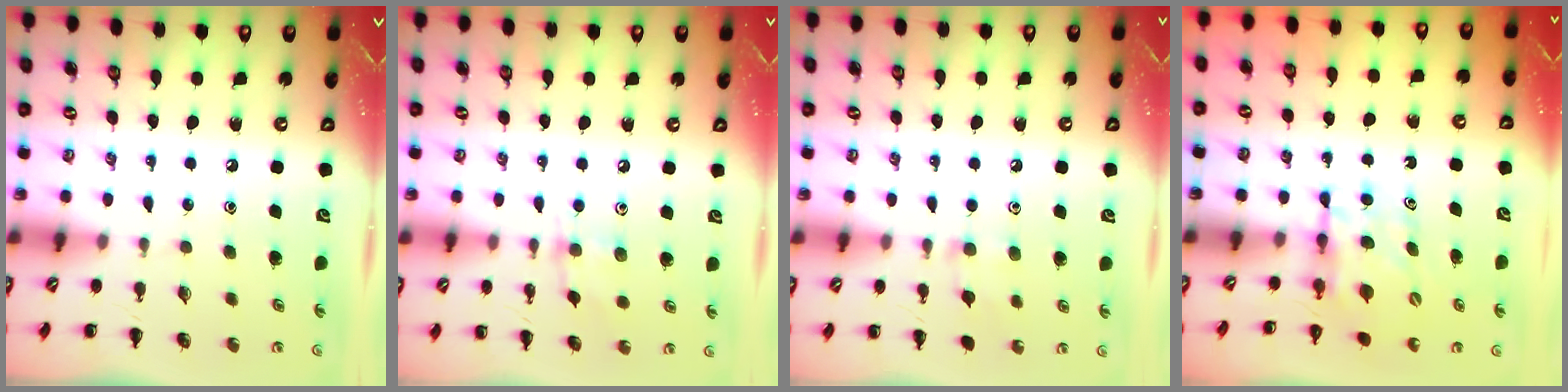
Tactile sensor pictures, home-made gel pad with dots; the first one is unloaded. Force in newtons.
{"total": 6.8, "press": 6.8, "slide": 0.8}
{"total": 6.8, "press": 6.3, "slide": 2.5}
{"total": 4.5, "press": 4.3, "slide": 1.5}